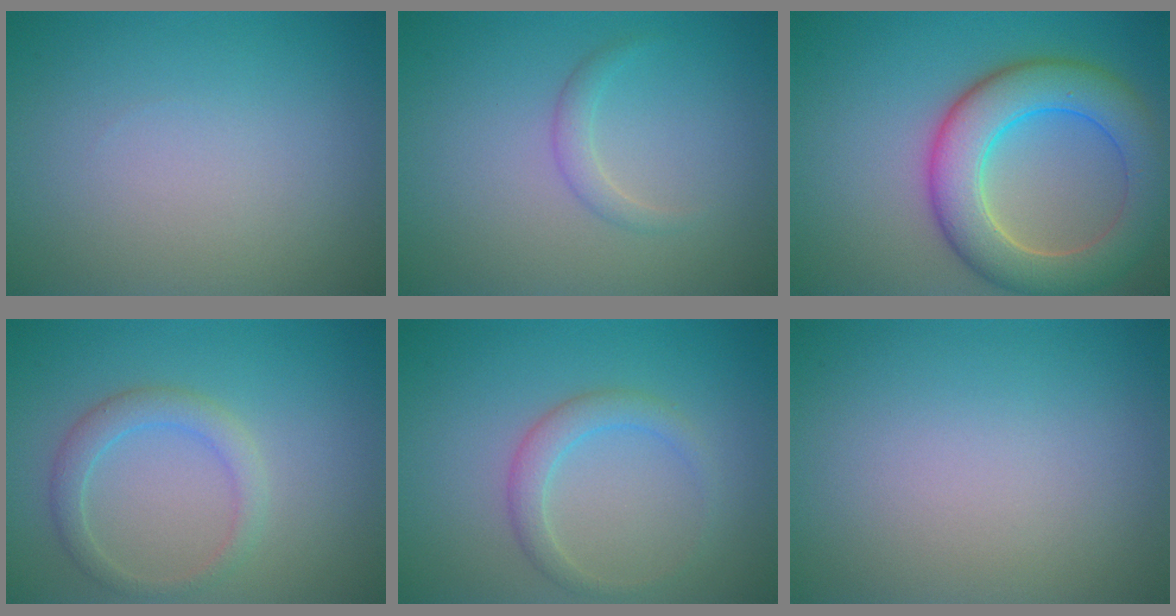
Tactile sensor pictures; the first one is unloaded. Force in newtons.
{"total": 1.2, "press": 1.2, "slide": 0.0}
{"total": 7.9, "press": 7.9, "slide": 0.5}
{"total": 2.3, "press": 2.3, "slide": 0.2}
{"total": 2.1, "press": 2.1, "slide": 0.1}
{"total": 0.0}